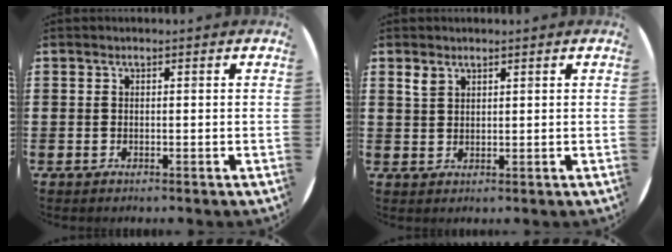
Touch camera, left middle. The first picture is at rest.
{"total": 1.8, "force": [1.4, 1.0, 0.5], "torque": [-0.005, -0.001, 0.025]}